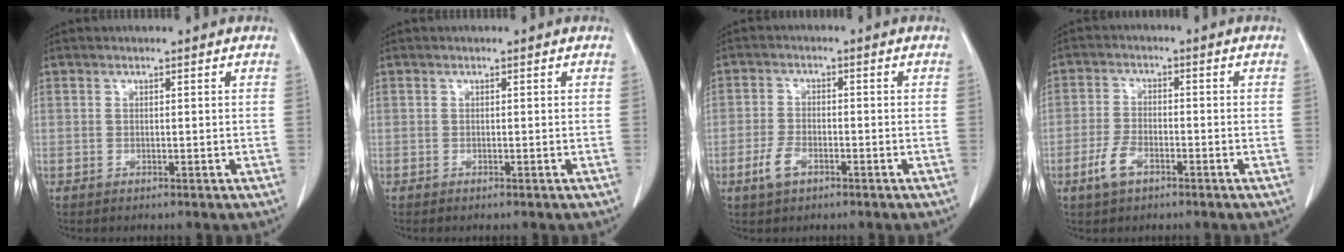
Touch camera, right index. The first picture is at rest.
{"total": 0.0}
{"total": 3.8, "force": [-1.9, 2.0, 2.6], "torque": [-0.055, 0.001, -0.034]}
{"total": 4.5, "force": [-2.5, 2.2, 3.1], "torque": [-0.069, 0.000, -0.045]}